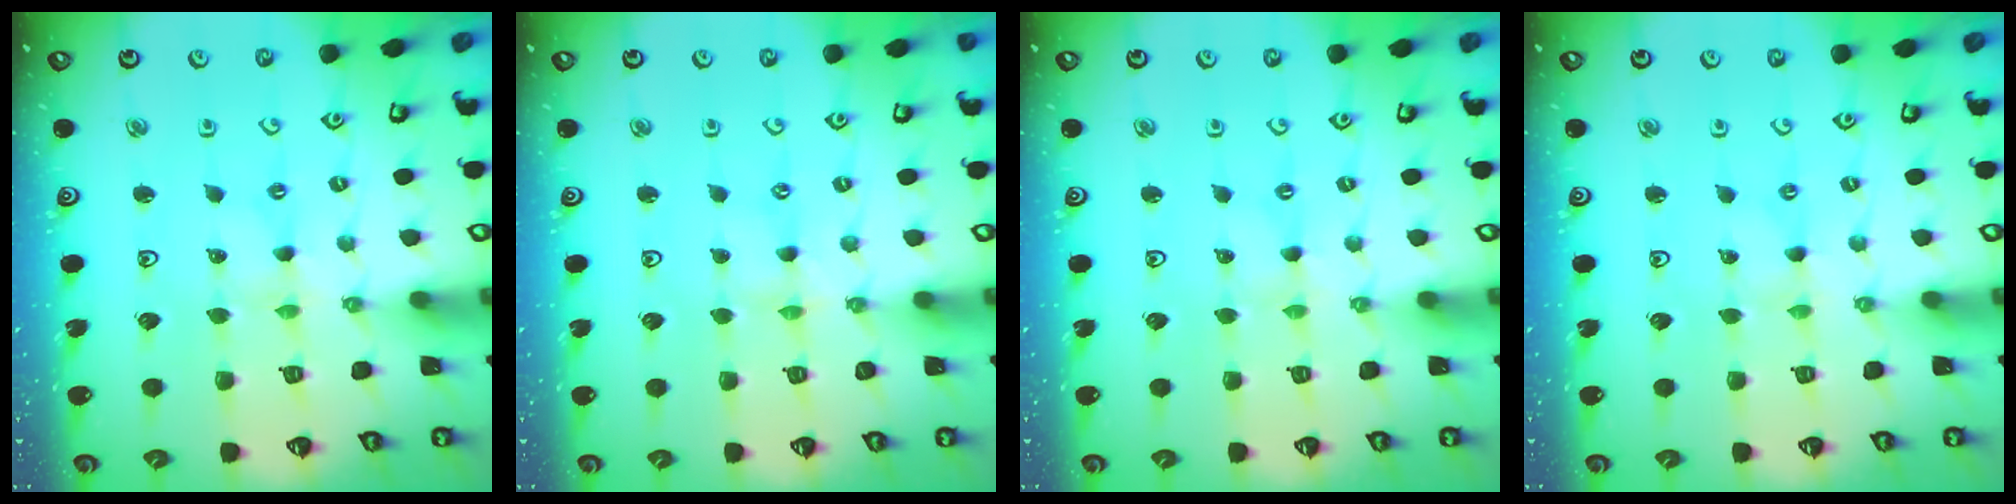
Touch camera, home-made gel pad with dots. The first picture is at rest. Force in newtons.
{"total": 0.0}
{"total": 0.0}
{"total": 0.0}